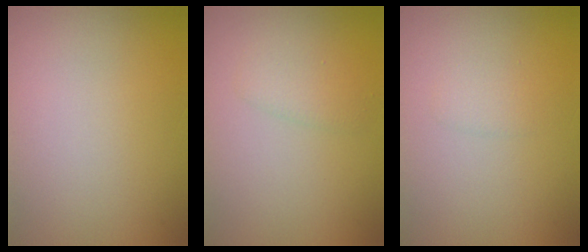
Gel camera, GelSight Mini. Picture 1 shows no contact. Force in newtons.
{"total": 1.5, "press": 1.5, "slide": 0.1}
{"total": 0.9, "press": 0.9, "slide": 0.1}